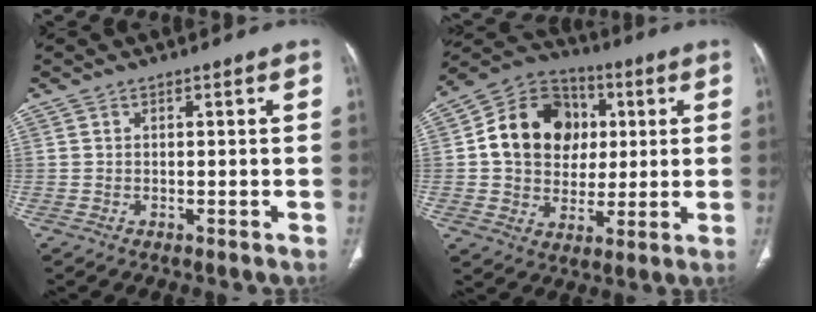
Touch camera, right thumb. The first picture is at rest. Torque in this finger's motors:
{"motor_torque": [1.50, 1.82, 0.65, -0.51, 0.08]}